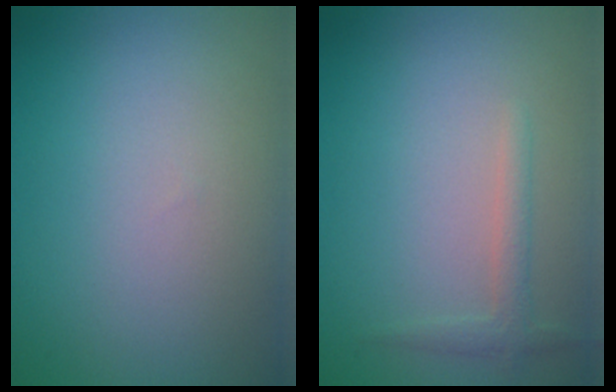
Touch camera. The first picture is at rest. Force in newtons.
{"total": 1.5, "press": 1.5, "slide": 0.1}